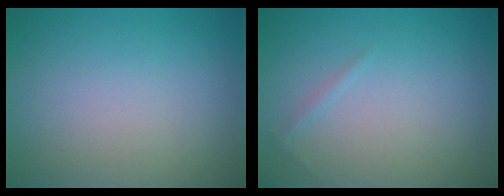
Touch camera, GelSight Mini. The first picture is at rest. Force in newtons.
{"total": 0.5, "press": 0.5, "slide": 0.0}